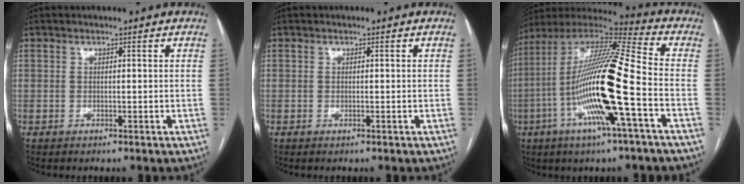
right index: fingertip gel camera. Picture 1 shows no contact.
{"total": 0.0}
{"total": 20.3, "force": [-5.2, 0.7, 19.6], "torque": [-0.388, -0.008, -0.105]}